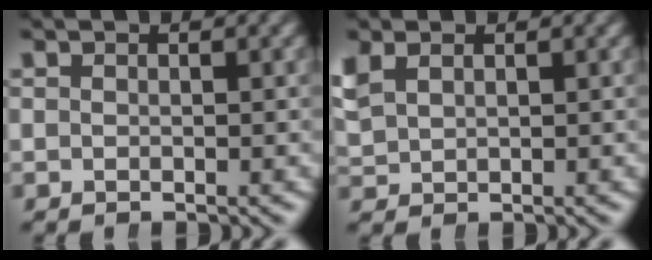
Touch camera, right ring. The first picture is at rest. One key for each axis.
{"total": 2.6, "fx": 1.1, "fy": 2.1, "fz": 1.2, "tx": -0.030, "ty": 0.003, "tz": 0.027}